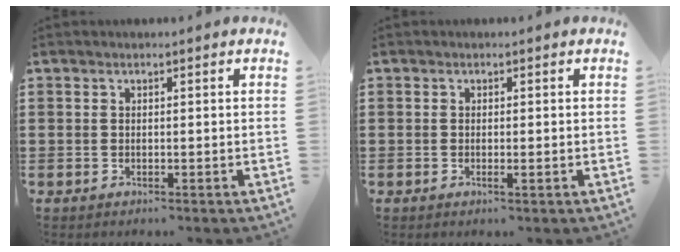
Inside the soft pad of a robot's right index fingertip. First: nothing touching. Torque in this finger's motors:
{"motor_torque": [-0.61, 0.73, 0.00, -0.01]}